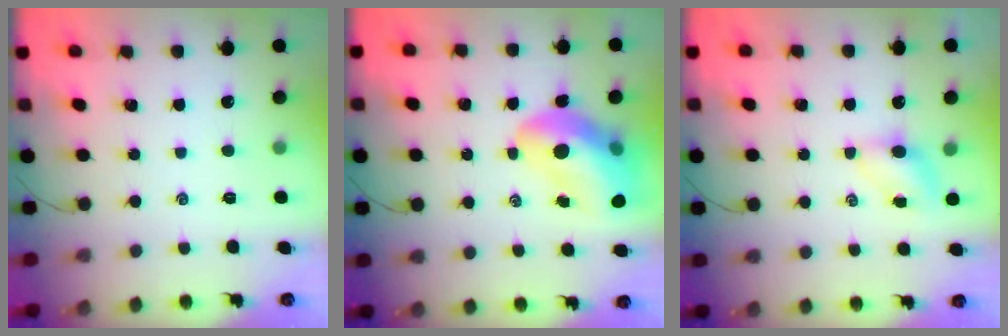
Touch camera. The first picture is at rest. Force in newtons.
{"total": 16.0, "press": 15.3, "slide": 4.7}
{"total": 5.0, "press": 4.9, "slide": 1.1}